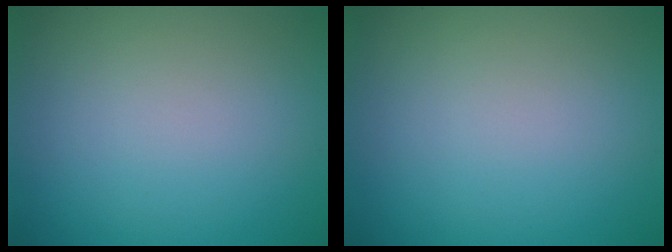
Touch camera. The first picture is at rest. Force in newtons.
{"total": 0.0}